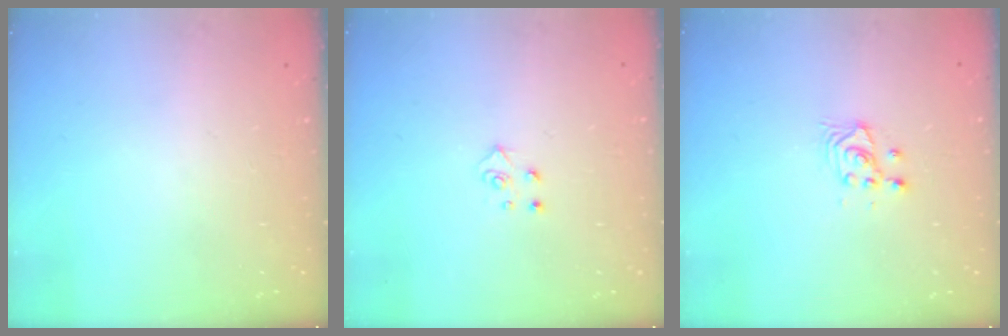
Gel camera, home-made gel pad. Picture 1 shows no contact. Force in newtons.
{"total": 3.9, "press": 3.9, "slide": 0.3}
{"total": 4.0, "press": 4.0, "slide": 0.5}